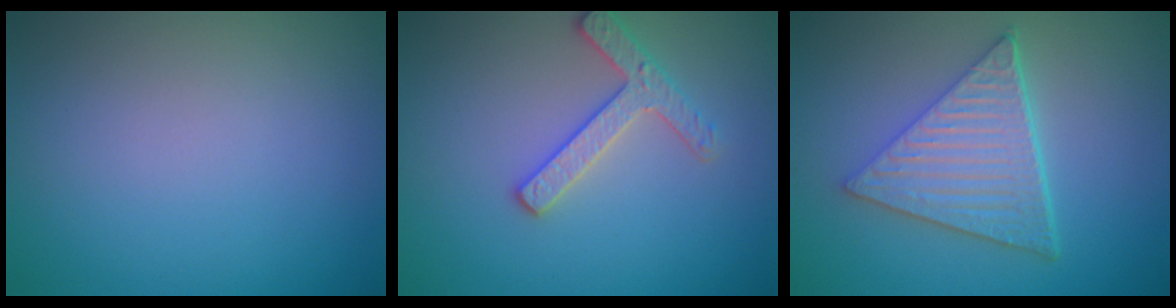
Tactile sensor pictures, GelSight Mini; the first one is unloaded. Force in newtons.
{"total": 2.7, "press": 2.6, "slide": 0.7}
{"total": 6.3, "press": 4.5, "slide": 4.3}